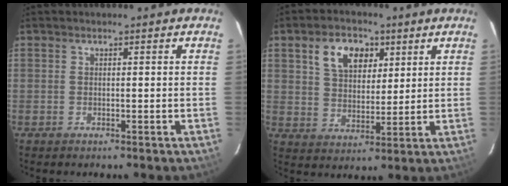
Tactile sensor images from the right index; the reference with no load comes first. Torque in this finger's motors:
{"motor_torque": [0.58, 0.49, 0.21, 0.08]}